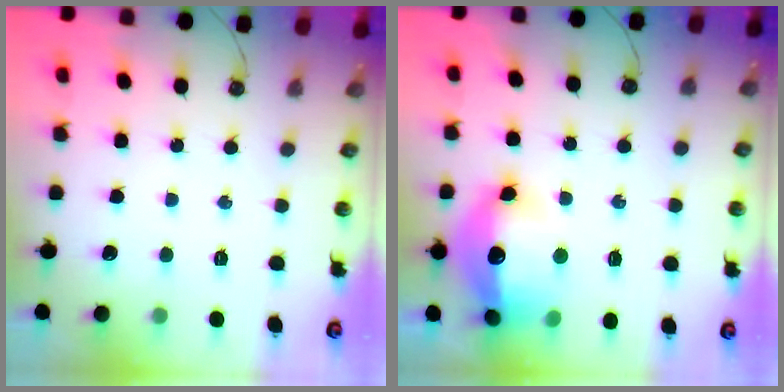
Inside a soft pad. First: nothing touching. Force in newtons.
{"total": 17.8, "press": 17.7, "slide": 1.7}